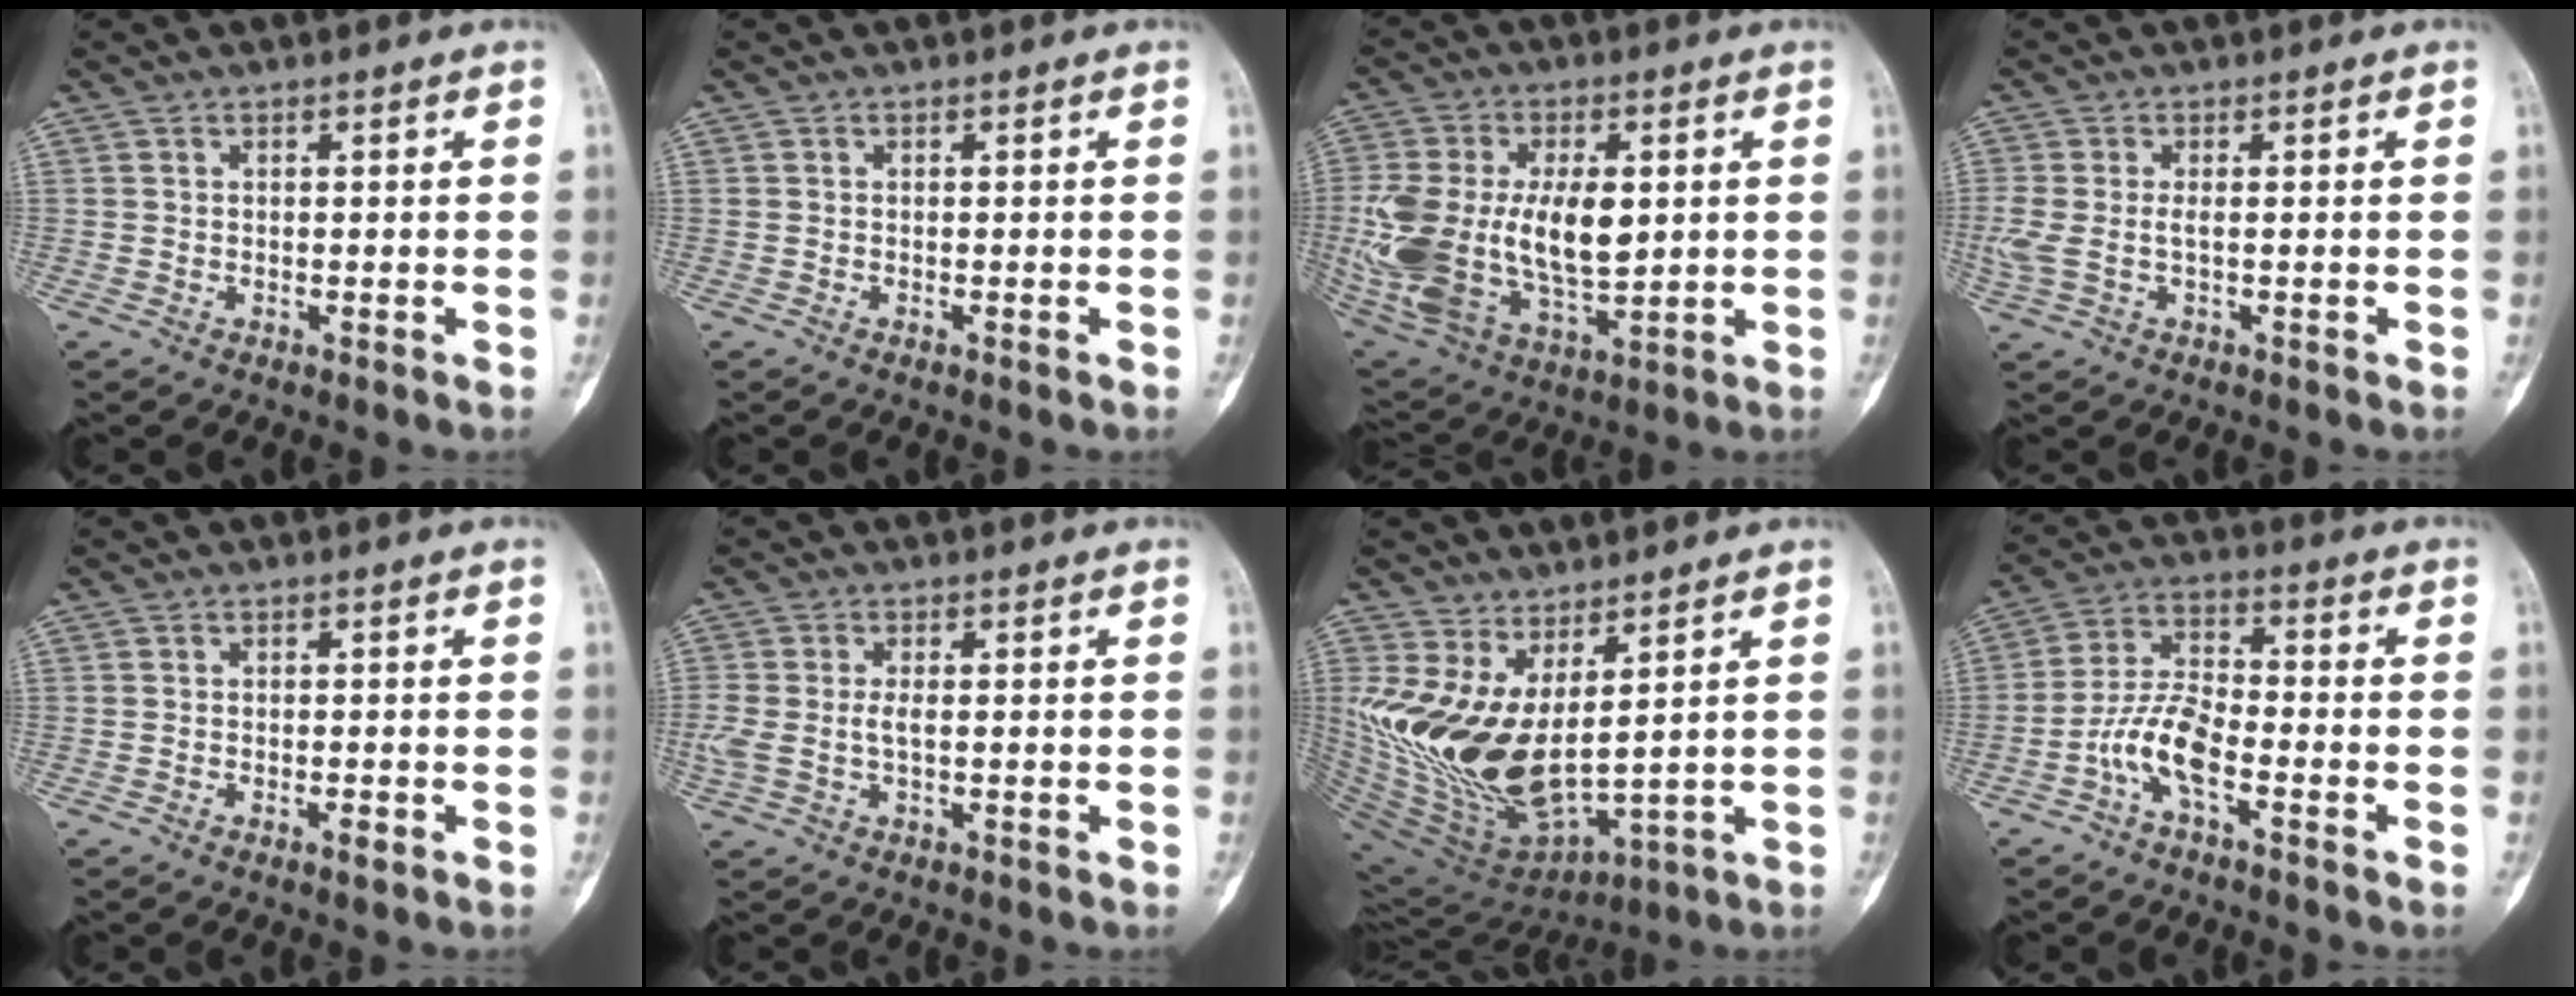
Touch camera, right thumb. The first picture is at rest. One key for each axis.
{"total": 0.0}
{"total": 22.7, "fx": 1.0, "fy": 12.5, "fz": 18.9, "tx": -0.397, "ty": -0.018, "tz": 0.031}
{"total": 4.4, "fx": -0.4, "fy": 2.1, "fz": 3.8, "tx": -0.117, "ty": 0.005, "tz": -0.003}
{"total": 1.1, "fx": -0.6, "fy": 0.3, "fz": 0.9, "tx": -0.013, "ty": 0.001, "tz": -0.012}
{"total": 4.2, "fx": -0.3, "fy": 2.0, "fz": 3.7, "tx": -0.107, "ty": 0.008, "tz": -0.002}
{"total": 16.9, "fx": 3.7, "fy": 7.9, "fz": 14.5, "tx": -0.289, "ty": -0.043, "tz": 0.100}
{"total": 8.2, "fx": -3.7, "fy": 3.0, "fz": 6.7, "tx": -0.139, "ty": 0.034, "tz": -0.078}